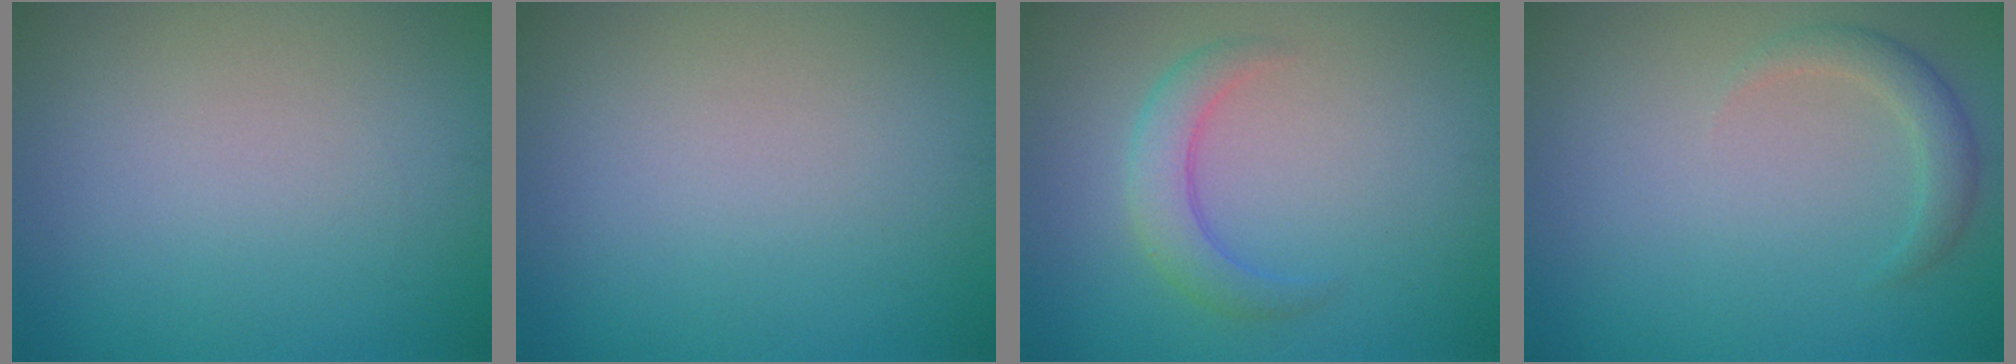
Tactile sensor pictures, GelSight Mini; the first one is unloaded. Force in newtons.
{"total": 0.0}
{"total": 2.8, "press": 2.7, "slide": 0.2}
{"total": 1.8, "press": 1.8, "slide": 0.2}